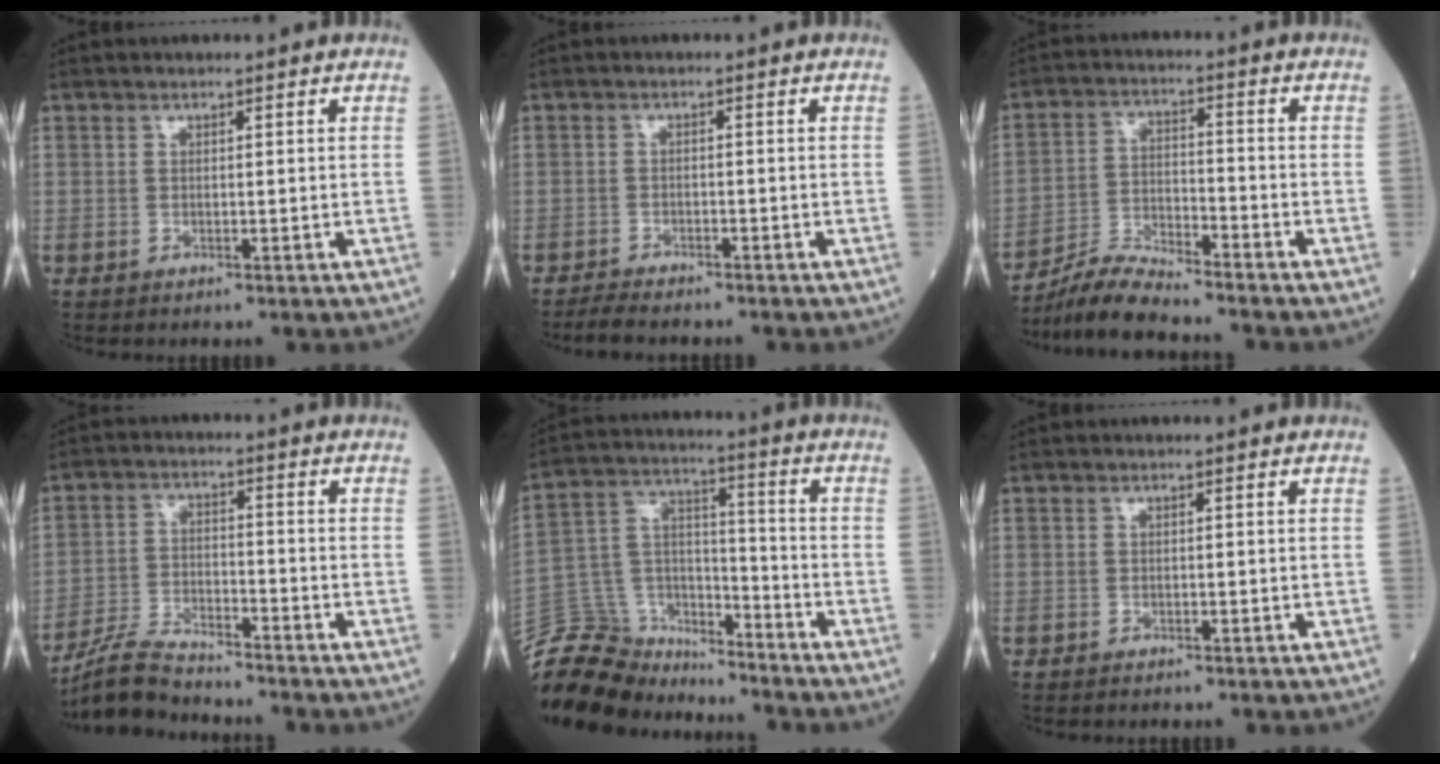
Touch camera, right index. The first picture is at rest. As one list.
[{"total": 3.3, "force": [-3.1, 0.5, 1.1], "torque": [-0.024, -0.010, -0.053]}, {"total": 7.6, "force": [-7.3, 0.0, 2.2], "torque": [-0.050, -0.010, -0.139]}, {"total": 8.0, "force": [-7.6, 0.7, 2.2], "torque": [-0.047, -0.014, -0.144]}, {"total": 15.7, "force": [-14.9, 4.6, 1.7], "torque": [-0.042, 0.053, -0.264]}, {"total": 0.8, "force": [-0.7, 0.2, 0.3], "torque": [-0.009, -0.001, -0.012]}]